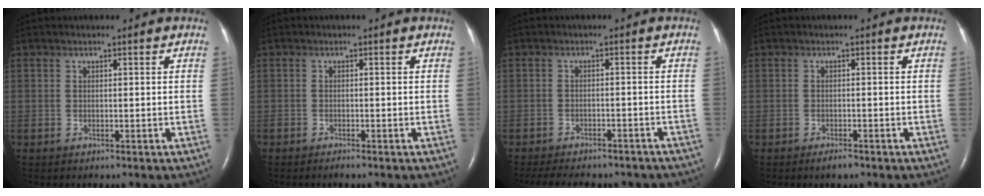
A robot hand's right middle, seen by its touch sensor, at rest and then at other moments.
{"total": 0.8, "force": [-0.7, 0.0, 0.4], "torque": [-0.012, -0.002, -0.012]}
{"total": 16.5, "force": [-14.2, 5.3, 6.7], "torque": [-0.144, -0.011, -0.172]}
{"total": 1.5, "force": [-1.2, 0.4, 0.9], "torque": [-0.020, -0.003, -0.016]}